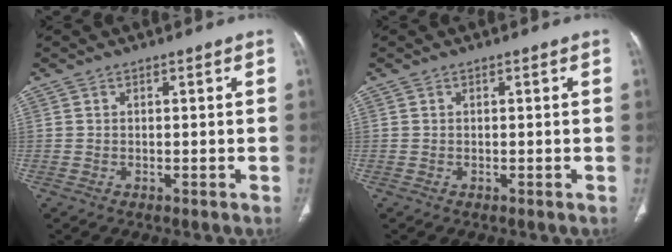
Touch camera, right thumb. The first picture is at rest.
{"total": 0.0}